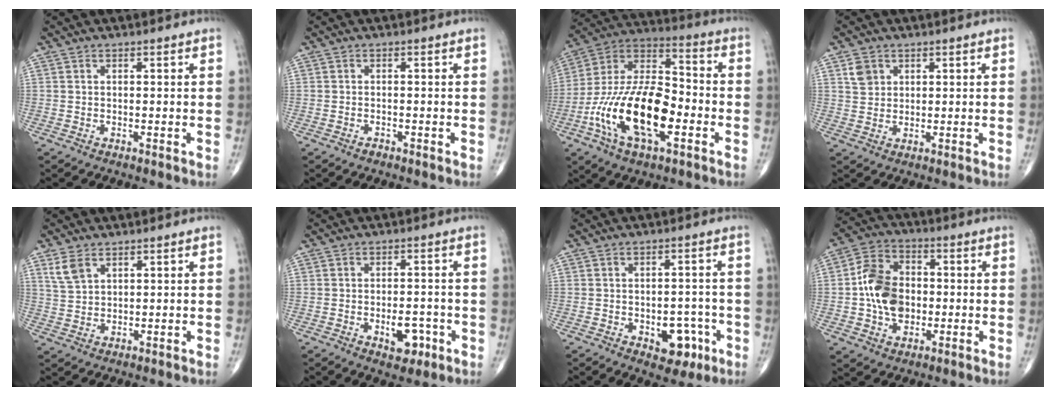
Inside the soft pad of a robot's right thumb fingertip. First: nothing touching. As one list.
[{"total": 0.8, "force": [-0.6, 0.4, 0.3], "torque": [-0.006, 0.004, -0.011]}, {"total": 22.6, "force": [-6.7, 11.0, 18.6], "torque": [-0.339, 0.036, -0.121]}, {"total": 3.5, "force": [1.6, 2.7, 1.3], "torque": [-0.013, -0.006, 0.032]}, {"total": 4.2, "force": [2.5, 2.4, 2.3], "torque": [-0.044, -0.006, 0.059]}, {"total": 5.9, "force": [-2.3, 3.5, 4.2], "torque": [-0.035, 0.015, -0.024]}, {"total": 6.6, "force": [-2.6, 4.0, 4.6], "torque": [-0.034, 0.017, -0.026]}, {"total": 11.9, "force": [-0.7, 8.7, 8.1], "torque": [-0.125, 0.022, -0.019]}]